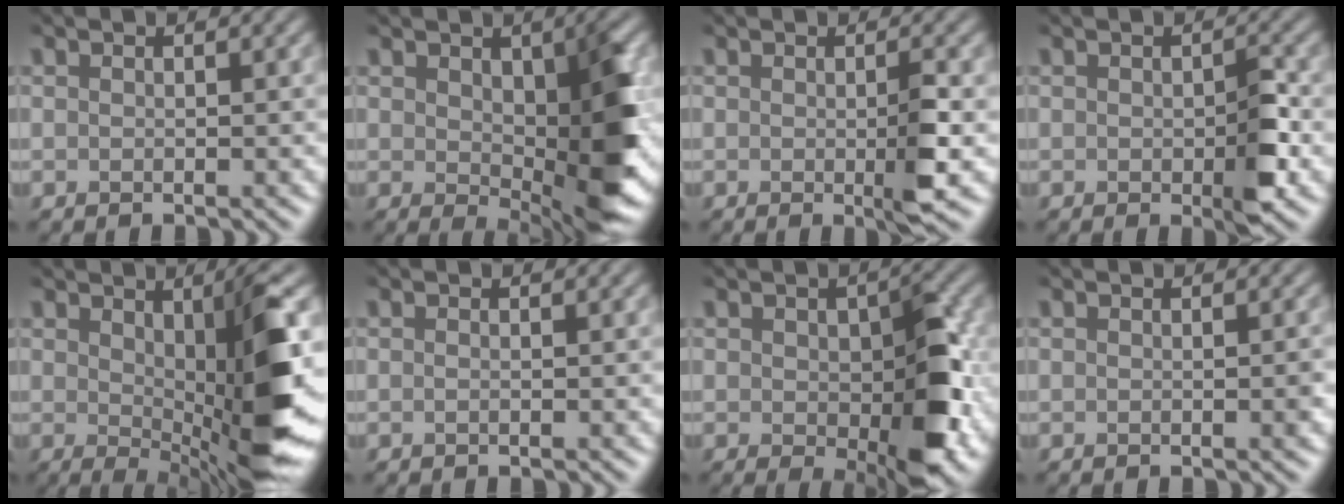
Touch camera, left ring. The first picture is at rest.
{"total": 8.2, "force": [-0.2, 3.4, 7.5], "torque": [-0.114, -0.016, 0.012]}
{"total": 2.5, "force": [-0.5, 0.1, 2.5], "torque": [-0.046, -0.011, -0.005]}
{"total": 2.9, "force": [-0.7, 0.9, 2.7], "torque": [-0.047, -0.006, -0.006]}
{"total": 8.2, "force": [0.3, 1.9, 8.0], "torque": [-0.114, -0.012, 0.011]}
{"total": 0.5, "force": [-0.2, 0.2, 0.4], "torque": [-0.010, -0.005, -0.009]}
{"total": 7.9, "force": [-1.3, 3.8, 6.8], "torque": [-0.107, -0.015, -0.004]}
{"total": 1.4, "force": [-0.3, 0.4, 1.3], "torque": [-0.015, 0.000, -0.008]}